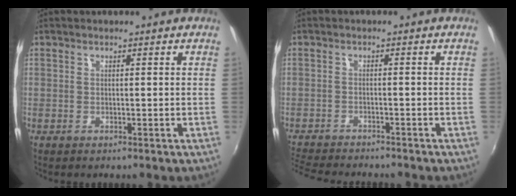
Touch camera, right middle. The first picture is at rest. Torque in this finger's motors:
{"motor_torque": [0.92, -1.22, 0.23, 0.12]}